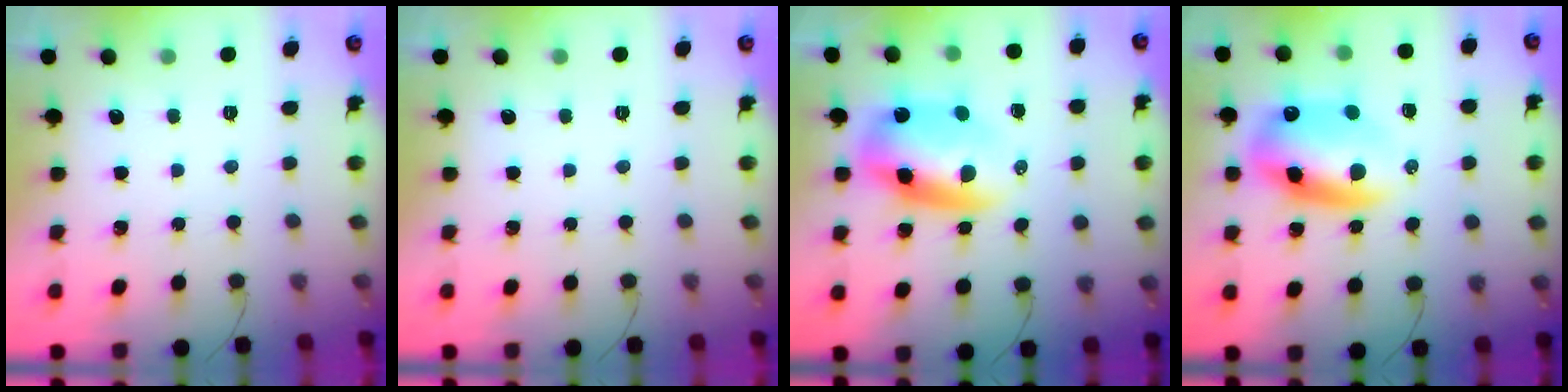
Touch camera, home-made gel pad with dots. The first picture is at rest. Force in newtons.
{"total": 0.0}
{"total": 11.1, "press": 10.8, "slide": 2.7}
{"total": 13.7, "press": 13.2, "slide": 3.7}